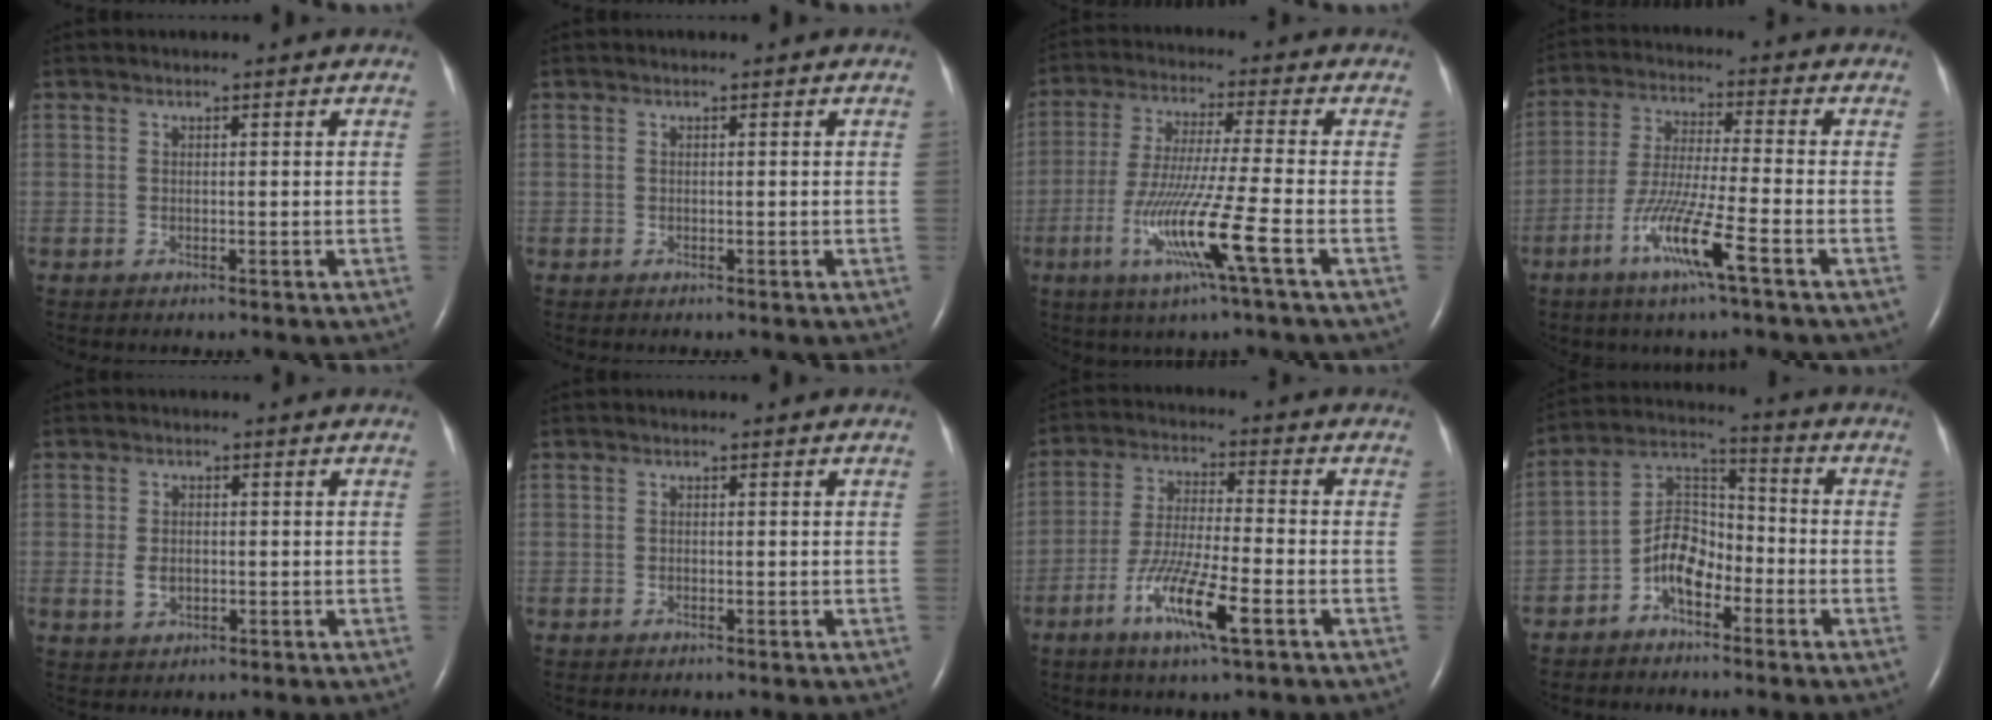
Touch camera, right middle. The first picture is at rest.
{"total": 0.0}
{"total": 11.1, "force": [-4.4, -1.4, 10.1], "torque": [-0.204, -0.026, -0.085]}
{"total": 9.6, "force": [-4.9, -0.4, 8.3], "torque": [-0.169, -0.015, -0.096]}
{"total": 3.0, "force": [-0.4, 2.1, 2.1], "torque": [-0.045, -0.001, -0.003]}
{"total": 0.0}
{"total": 10.4, "force": [-4.9, 1.0, 9.2], "torque": [-0.183, -0.016, -0.090]}
{"total": 7.7, "force": [-3.7, 4.2, 5.2], "torque": [-0.105, 0.028, -0.073]}